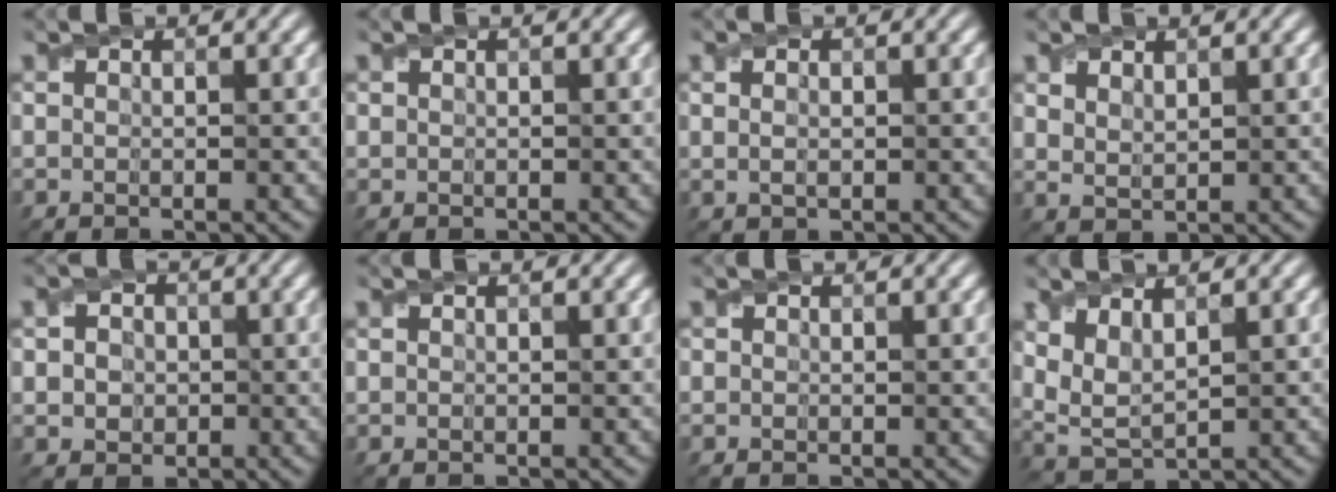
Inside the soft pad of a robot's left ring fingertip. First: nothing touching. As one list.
[{"total": 0.0}, {"total": 1.7, "force": [0.4, 1.0, 1.2], "torque": [-0.023, -0.002, 0.015]}, {"total": 1.8, "force": [1.3, 0.8, 0.9], "torque": [-0.022, -0.005, 0.031]}, {"total": 4.1, "force": [0.7, 3.5, 2.1], "torque": [-0.026, 0.020, -0.006]}, {"total": 0.0}, {"total": 0.0}, {"total": 3.7, "force": [1.7, 1.8, 2.7], "torque": [-0.067, -0.007, 0.040]}]